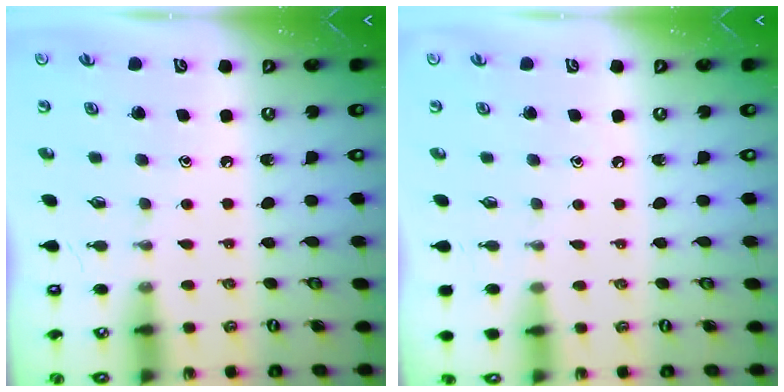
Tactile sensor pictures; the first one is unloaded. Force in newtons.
{"total": 0.0}